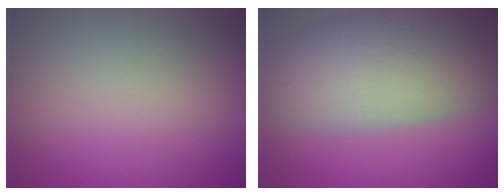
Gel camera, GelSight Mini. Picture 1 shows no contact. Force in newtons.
{"total": 10.6, "press": 10.6, "slide": 0.7}